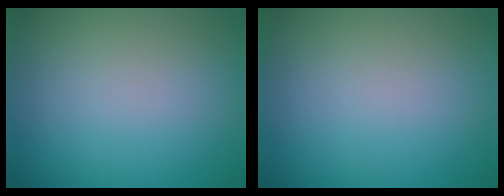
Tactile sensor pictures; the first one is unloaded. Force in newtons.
{"total": 0.0}